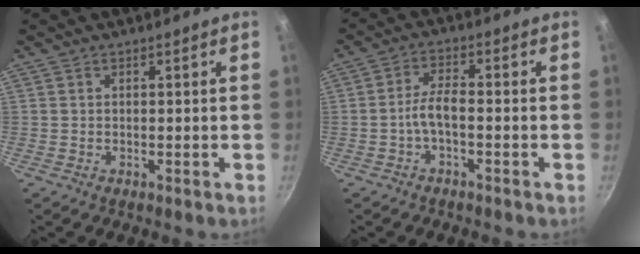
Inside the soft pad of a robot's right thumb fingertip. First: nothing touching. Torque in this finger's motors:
{"motor_torque": [0.05, -0.22, 0.94, -0.41, 0.06]}